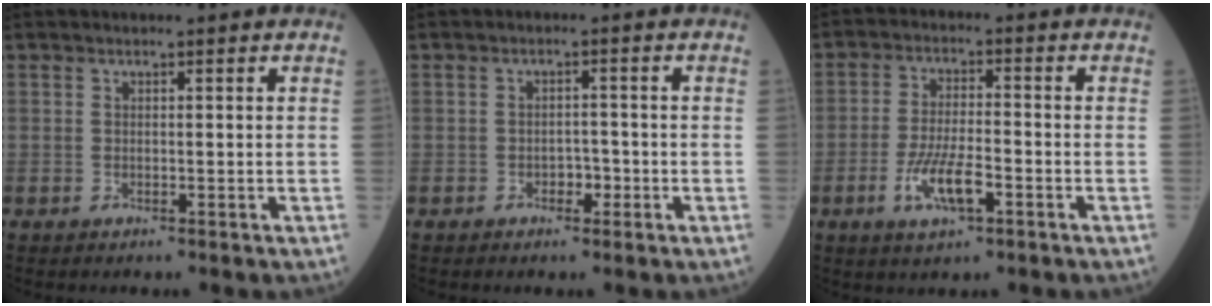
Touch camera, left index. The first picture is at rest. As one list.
[{"total": 2.1, "force": [-1.1, 1.2, 1.3], "torque": [-0.011, 0.007, -0.017]}, {"total": 7.0, "force": [-3.1, 1.8, 6.0], "torque": [-0.121, -0.006, -0.055]}]